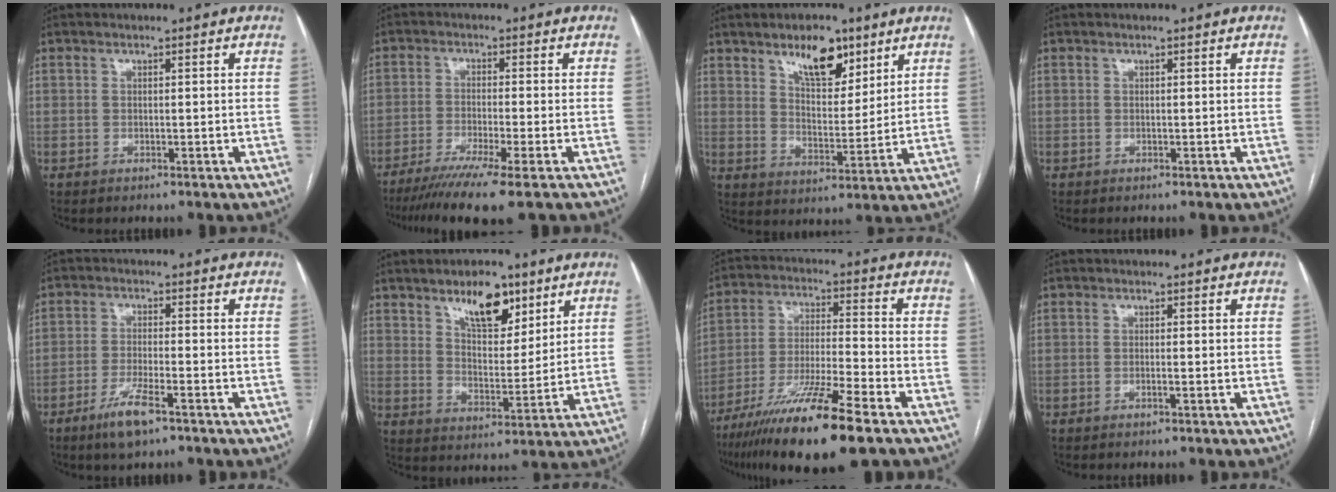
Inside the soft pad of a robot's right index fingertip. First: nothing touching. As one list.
[{"total": 10.1, "force": [-7.5, -1.1, 6.7], "torque": [-0.100, -0.029, -0.117]}, {"total": 9.4, "force": [6.1, 4.0, 5.9], "torque": [-0.096, 0.000, 0.107]}, {"total": 0.0}, {"total": 6.1, "force": [-3.9, 0.8, 4.6], "torque": [-0.095, -0.009, -0.069]}, {"total": 9.7, "force": [6.2, 4.2, 6.2], "torque": [-0.101, 0.000, 0.109]}, {"total": 16.4, "force": [-10.6, 0.5, 12.5], "torque": [-0.237, -0.044, -0.190]}, {"total": 0.8, "force": [-0.4, -0.1, 0.7], "torque": [-0.014, 0.001, -0.008]}]